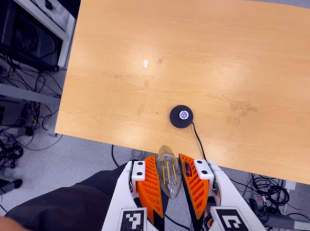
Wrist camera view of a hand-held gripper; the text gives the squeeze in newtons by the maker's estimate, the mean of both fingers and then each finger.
{"total": 14.0, "left": 15.2, "right": 12.8}